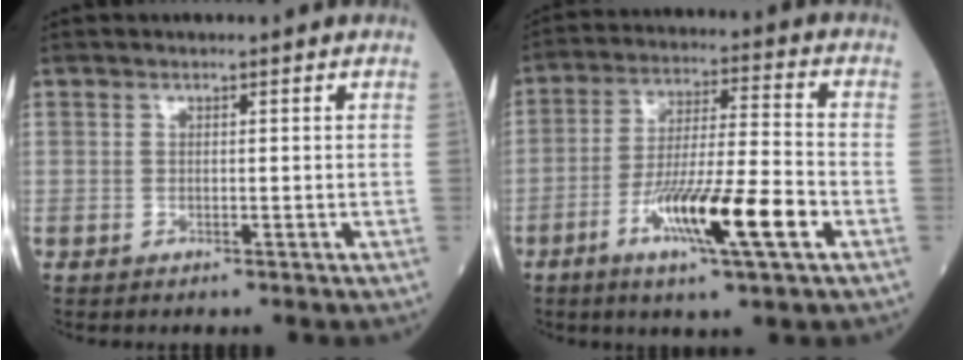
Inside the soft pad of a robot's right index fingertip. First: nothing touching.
{"total": 13.6, "force": [-5.6, 0.8, 12.4], "torque": [-0.224, -0.012, -0.099]}